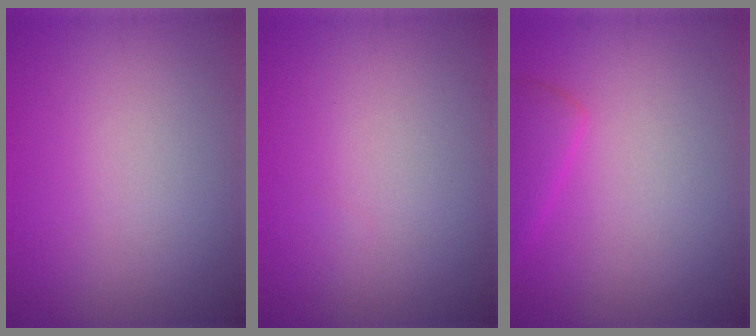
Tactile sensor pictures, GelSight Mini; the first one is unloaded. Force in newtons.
{"total": 0.0}
{"total": 2.0, "press": 2.0, "slide": 0.2}